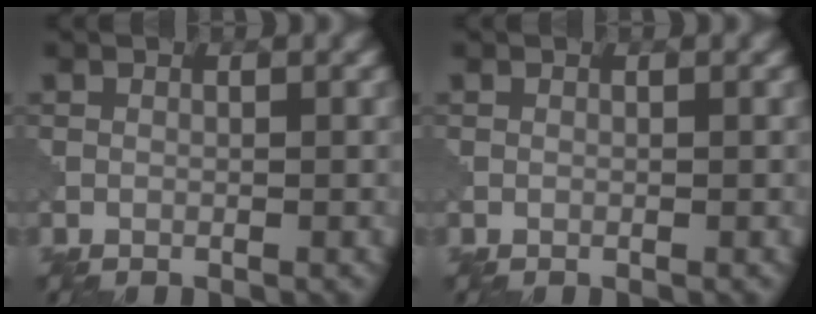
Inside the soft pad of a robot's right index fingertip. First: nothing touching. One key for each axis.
{"total": 0.0}